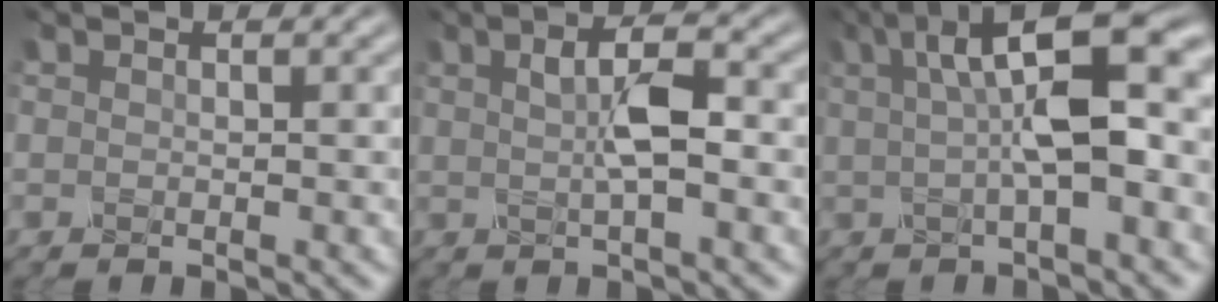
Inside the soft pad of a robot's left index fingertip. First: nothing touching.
{"total": 3.5, "force": [-0.1, 1.0, 3.4], "torque": [-0.064, 0.008, -0.003]}
{"total": 9.0, "force": [1.4, 2.9, 8.4], "torque": [-0.124, 0.016, 0.016]}